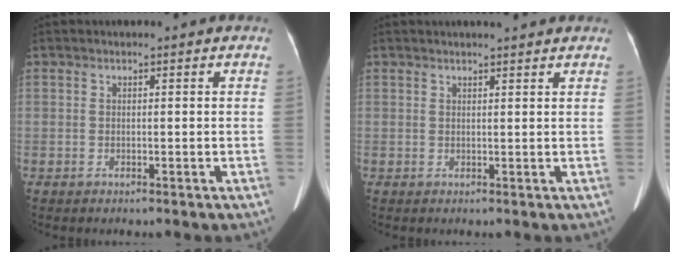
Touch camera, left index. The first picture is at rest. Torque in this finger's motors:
{"motor_torque": [0.38, -0.38, 0.00, 0.07]}